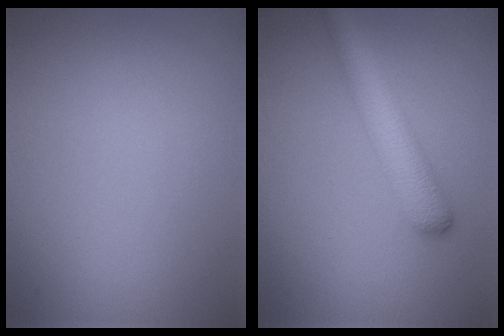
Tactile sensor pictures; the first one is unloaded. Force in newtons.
{"total": 4.7, "press": 4.6, "slide": 0.1}